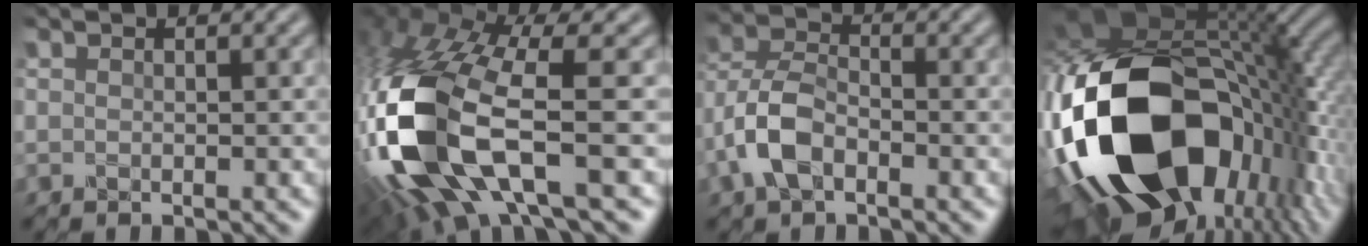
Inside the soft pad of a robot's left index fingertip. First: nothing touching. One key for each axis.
{"total": 14.1, "fx": -3.8, "fy": 5.7, "fz": 12.4, "tx": -0.299, "ty": -0.018, "tz": -0.069}
{"total": 5.1, "fx": -2.4, "fy": 2.9, "fz": 3.5, "tx": -0.079, "ty": 0.007, "tz": -0.059}
{"total": 20.1, "fx": -5.1, "fy": 11.7, "fz": 15.5, "tx": -0.319, "ty": -0.029, "tz": -0.072}